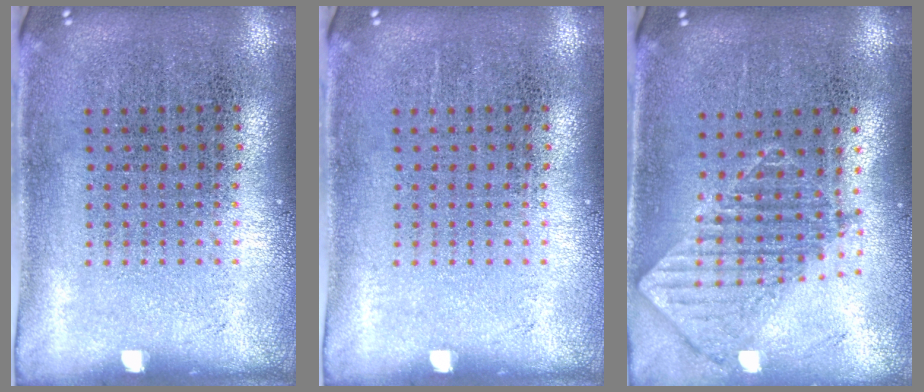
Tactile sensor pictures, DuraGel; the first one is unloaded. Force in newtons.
{"total": 0.0}
{"total": 1.2, "press": 1.1, "slide": 0.6}